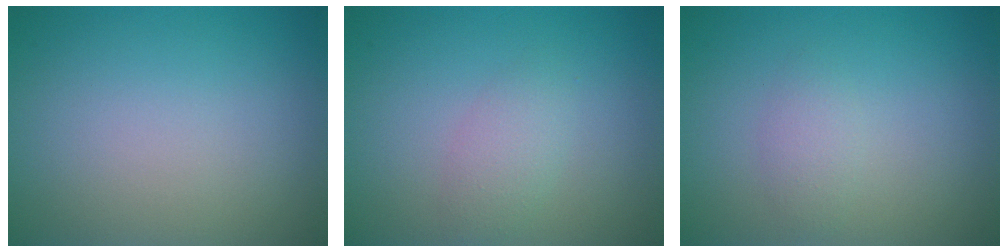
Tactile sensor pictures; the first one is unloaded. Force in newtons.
{"total": 1.9, "press": 1.9, "slide": 0.1}
{"total": 1.4, "press": 1.4, "slide": 0.0}